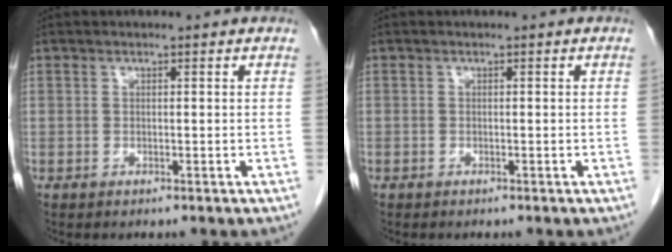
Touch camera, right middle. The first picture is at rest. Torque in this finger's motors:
{"motor_torque": [-0.07, -0.15, -0.03, 0.05]}